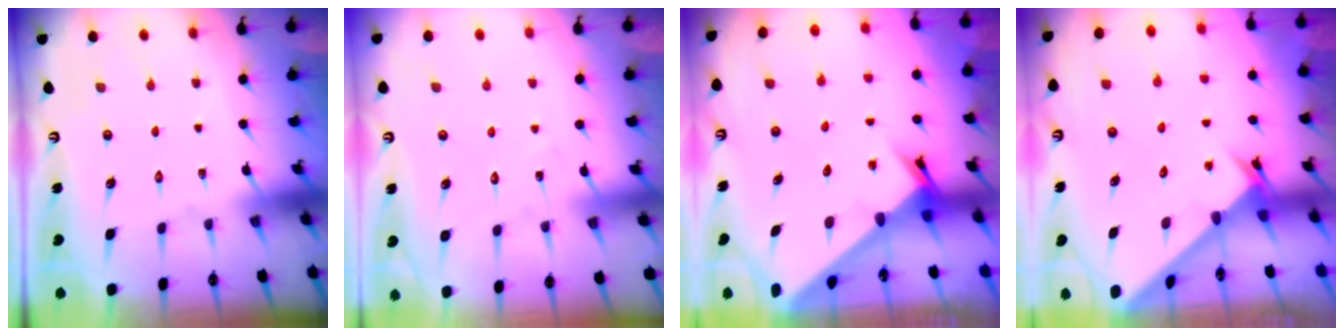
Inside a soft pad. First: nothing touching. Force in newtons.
{"total": 5.3, "press": 5.3, "slide": 0.5}
{"total": 3.3, "press": 3.3, "slide": 0.3}
{"total": 2.6, "press": 2.6, "slide": 0.2}